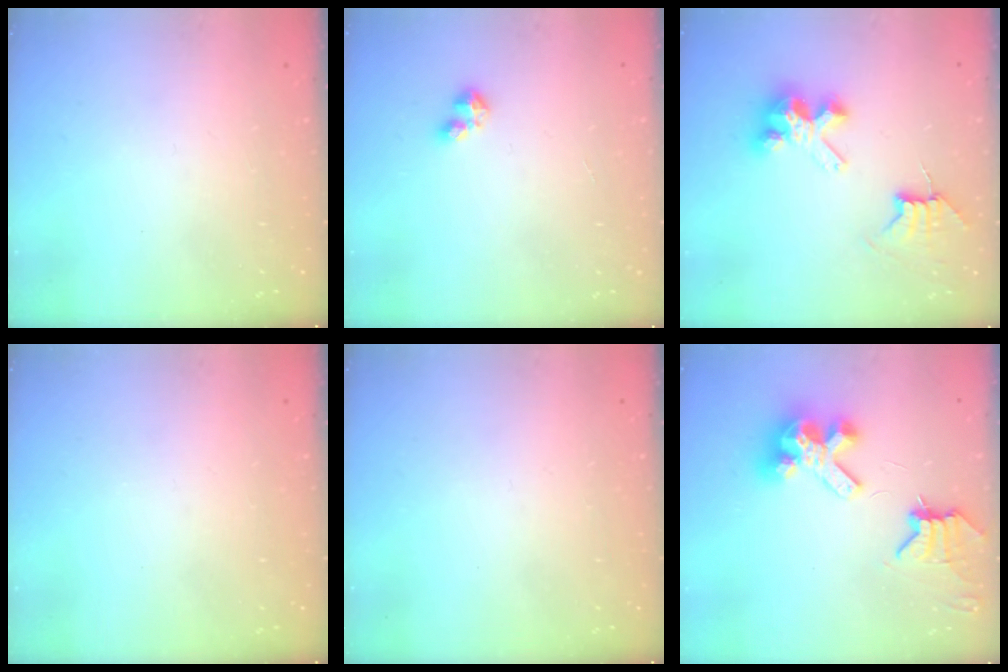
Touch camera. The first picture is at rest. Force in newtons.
{"total": 3.4, "press": 3.4, "slide": 0.2}
{"total": 7.5, "press": 7.5, "slide": 0.6}
{"total": 0.0}
{"total": 0.0}
{"total": 9.1, "press": 9.0, "slide": 1.3}